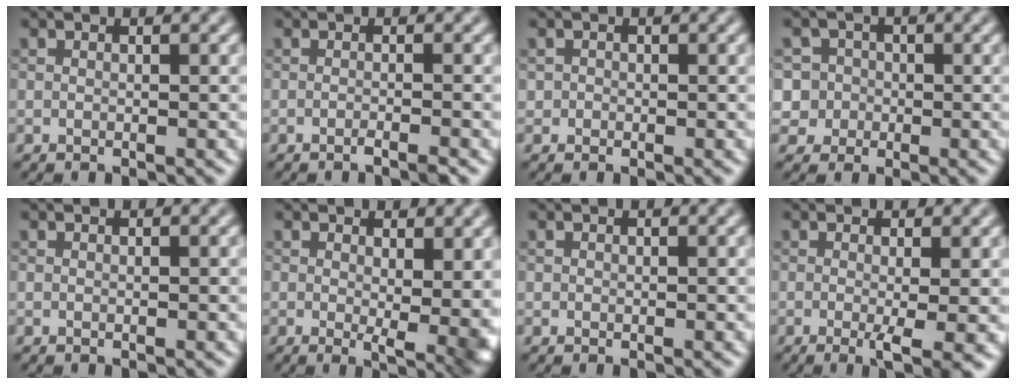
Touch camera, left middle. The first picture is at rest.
{"total": 1.2, "force": [-0.8, 0.1, 0.9], "torque": [-0.012, -0.001, -0.018]}
{"total": 0.6, "force": [-0.1, 0.6, 0.0], "torque": [0.006, -0.003, -0.004]}
{"total": 4.9, "force": [-0.2, 4.8, 1.0], "torque": [-0.004, 0.024, -0.020]}
{"total": 0.0}
{"total": 5.2, "force": [0.8, 2.1, 4.7], "torque": [-0.059, -0.020, 0.020]}
{"total": 0.0}
{"total": 3.5, "force": [-0.6, 0.7, 3.4], "torque": [-0.056, -0.012, -0.008]}